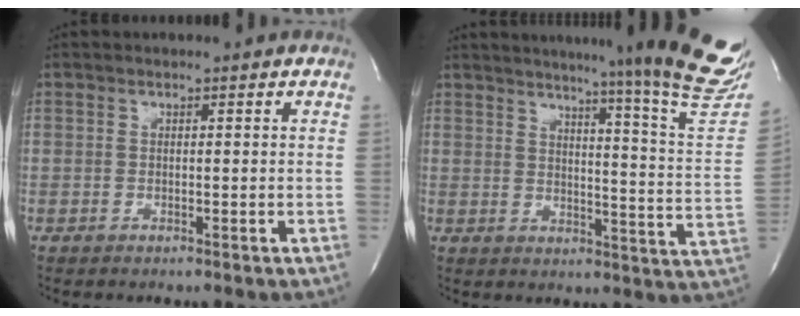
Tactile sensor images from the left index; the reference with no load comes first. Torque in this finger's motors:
{"motor_torque": [0.75, -0.77, 0.33, 0.09]}